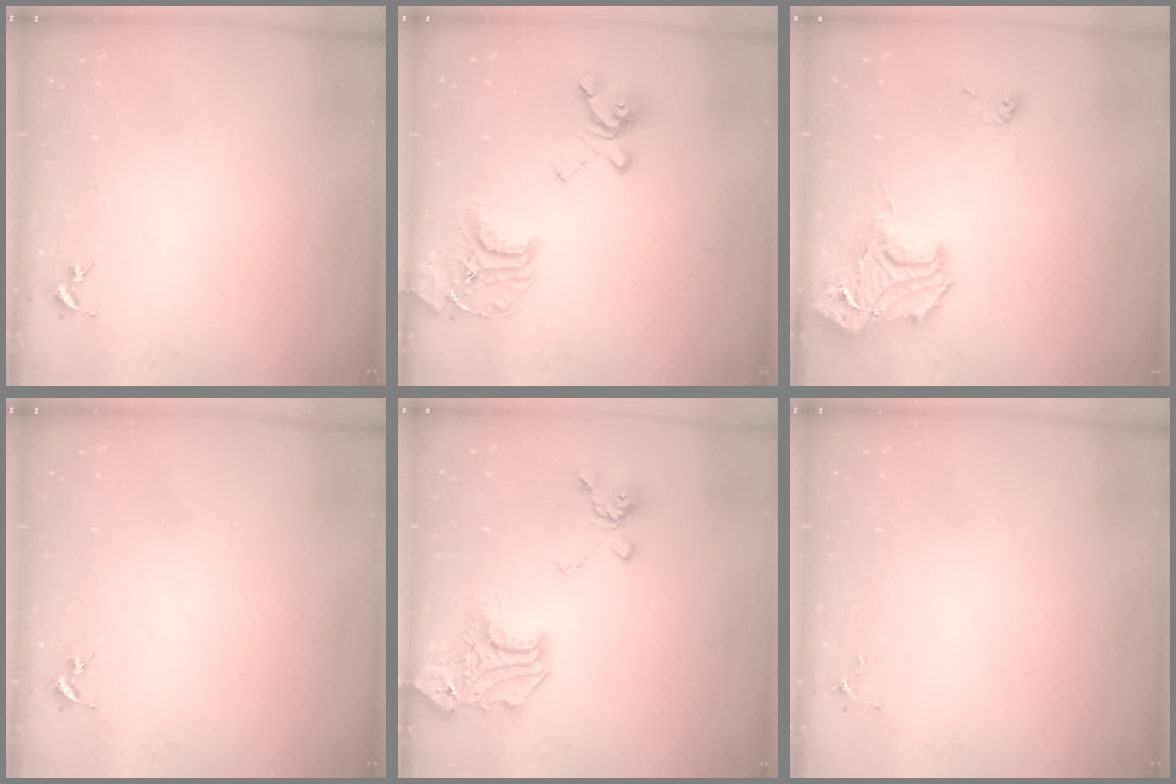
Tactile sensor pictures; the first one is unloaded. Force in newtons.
{"total": 19.3, "press": 19.2, "slide": 1.9}
{"total": 17.9, "press": 17.9, "slide": 1.4}
{"total": 0.0}
{"total": 19.7, "press": 19.7, "slide": 1.0}
{"total": 3.4, "press": 3.4, "slide": 0.4}